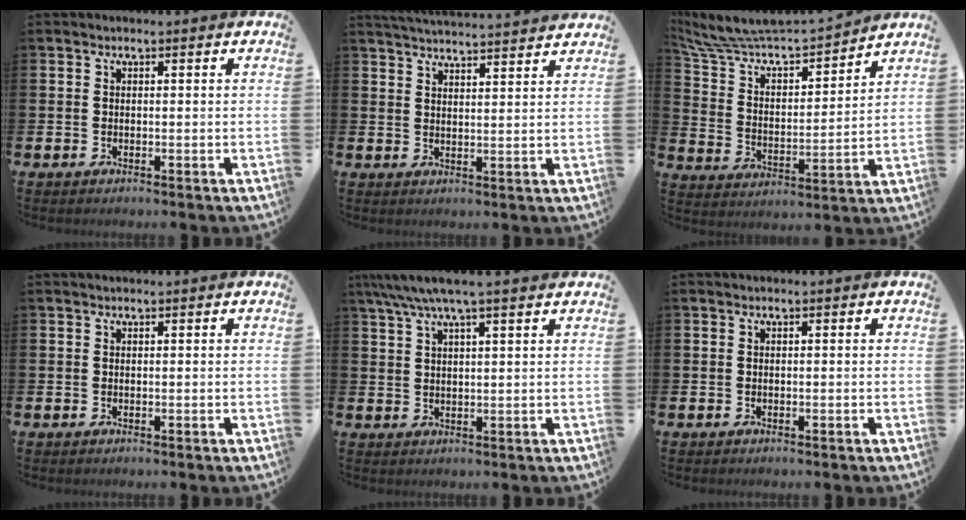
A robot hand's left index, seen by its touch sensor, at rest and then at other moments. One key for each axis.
{"total": 4.2, "fx": 4.2, "fy": -0.4, "fz": 0.3, "tx": -0.019, "ty": -0.026, "tz": 0.076}
{"total": 8.7, "fx": 8.4, "fy": 1.5, "fz": 1.5, "tx": -0.072, "ty": -0.067, "tz": 0.145}
{"total": 0.0}
{"total": 5.1, "fx": 4.2, "fy": 0.4, "fz": 2.9, "tx": -0.072, "ty": -0.004, "tz": 0.077}
{"total": 0.0}